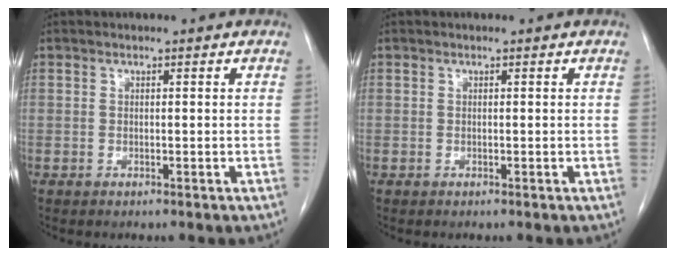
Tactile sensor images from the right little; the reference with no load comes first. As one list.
[{"total": 0.0}]